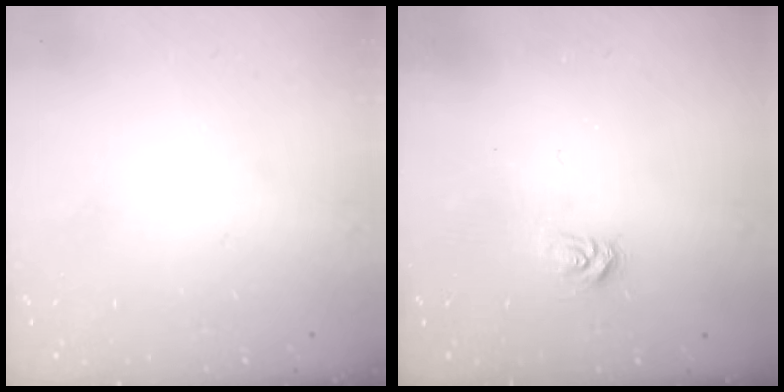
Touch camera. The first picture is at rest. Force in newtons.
{"total": 4.4, "press": 4.3, "slide": 0.5}